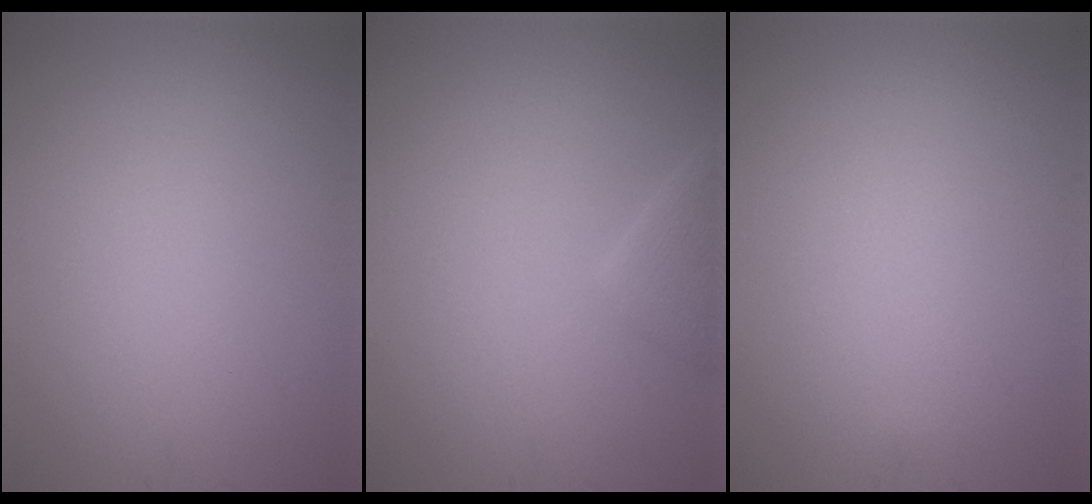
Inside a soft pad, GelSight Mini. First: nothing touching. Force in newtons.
{"total": 2.0, "press": 1.9, "slide": 0.2}
{"total": 0.0}